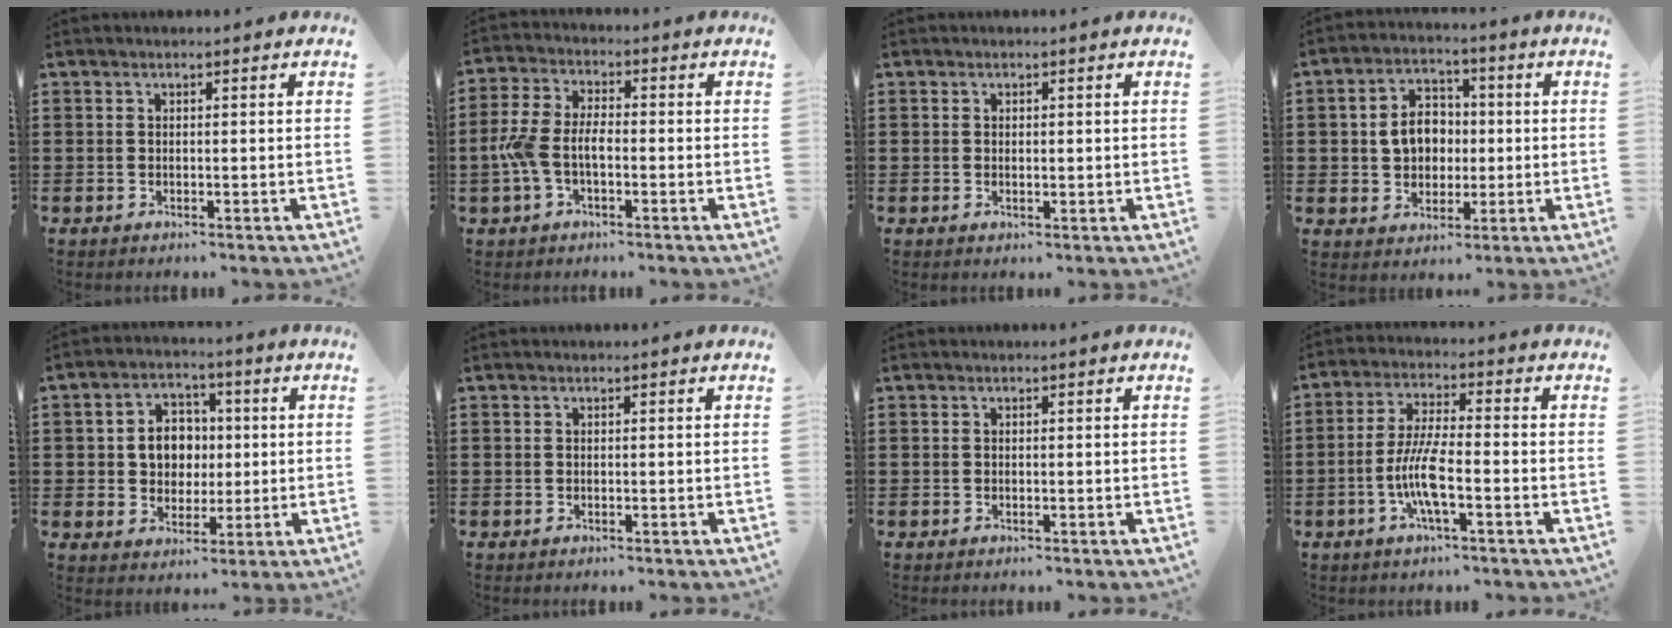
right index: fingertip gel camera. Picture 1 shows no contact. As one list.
[{"total": 6.2, "force": [-1.5, 3.4, 5.0], "torque": [-0.129, -0.002, -0.038]}, {"total": 0.7, "force": [0.1, 0.4, 0.6], "torque": [-0.012, 0.002, 0.001]}, {"total": 6.3, "force": [0.0, 5.2, 3.6], "torque": [-0.075, 0.015, -0.003]}, {"total": 6.2, "force": [0.4, 5.5, 2.9], "torque": [-0.070, 0.016, 0.003]}, {"total": 0.0}, {"total": 0.0}, {"total": 7.6, "force": [-2.5, 1.6, 7.0], "torque": [-0.158, -0.013, -0.055]}]